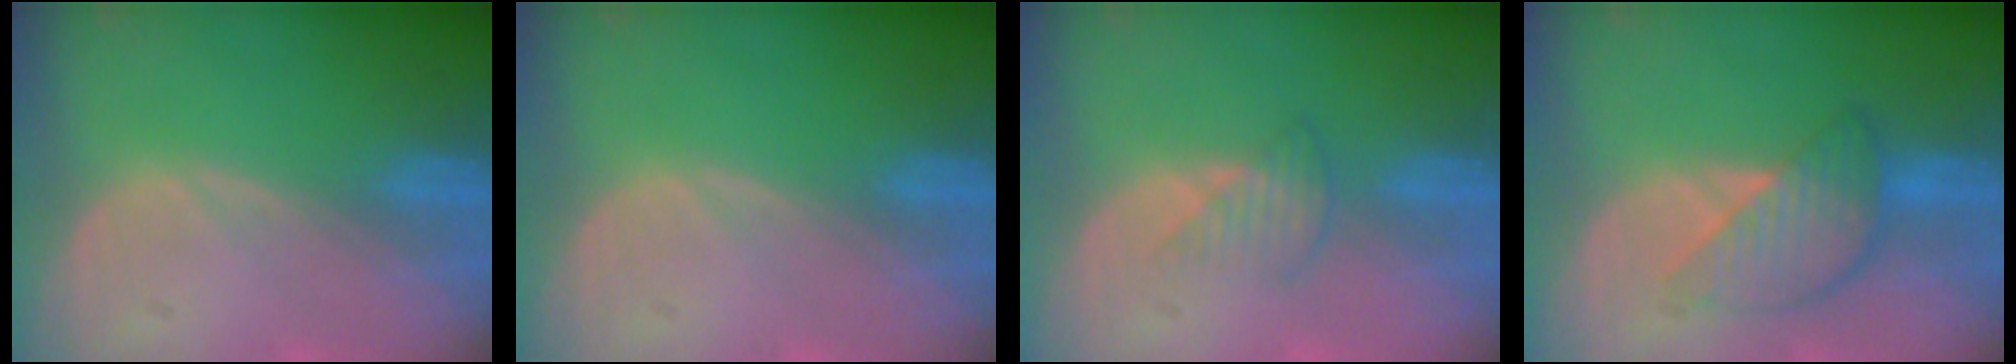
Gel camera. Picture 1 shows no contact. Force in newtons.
{"total": 0.0}
{"total": 2.5, "press": 2.5, "slide": 0.3}
{"total": 6.3, "press": 6.2, "slide": 0.4}